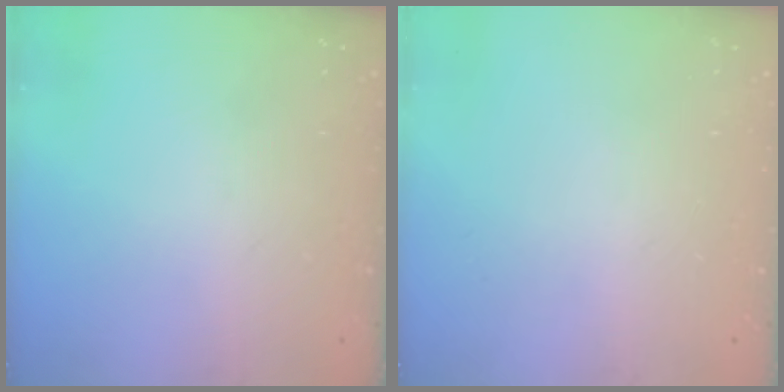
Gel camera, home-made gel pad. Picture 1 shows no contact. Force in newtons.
{"total": 0.0}